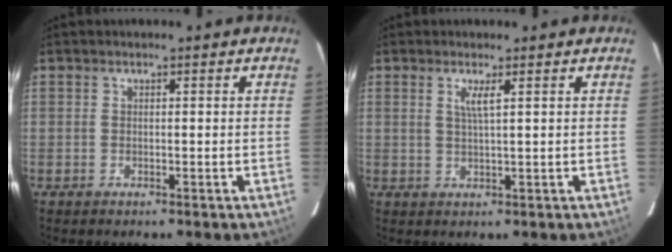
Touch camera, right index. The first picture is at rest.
{"total": 2.4, "force": [1.0, -0.2, 2.1], "torque": [-0.038, -0.002, 0.020]}